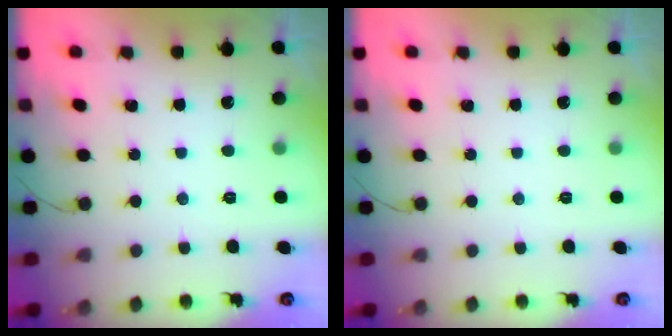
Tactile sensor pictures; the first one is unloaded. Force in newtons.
{"total": 0.0}